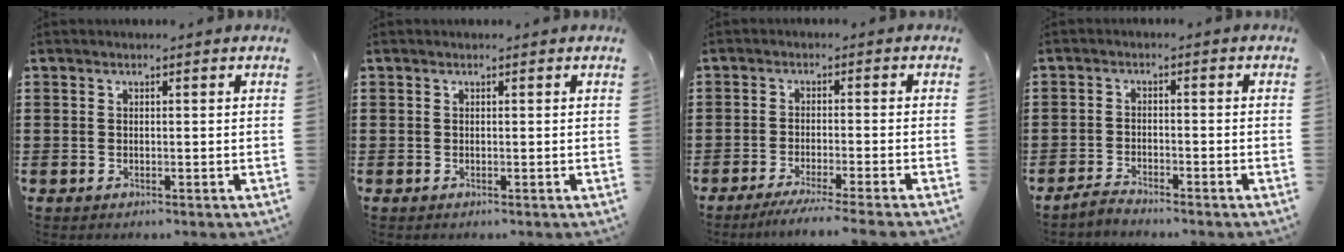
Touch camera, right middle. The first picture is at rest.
{"total": 0.0}
{"total": 3.3, "force": [-2.8, -0.5, 1.7], "torque": [-0.027, -0.005, -0.055]}
{"total": 2.0, "force": [-2.0, 0.1, 0.4], "torque": [-0.019, 0.000, -0.042]}